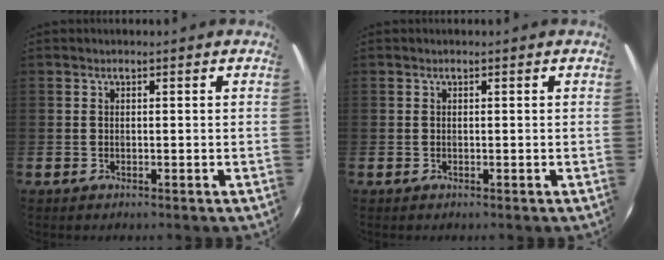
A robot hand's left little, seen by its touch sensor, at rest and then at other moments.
{"total": 0.0}